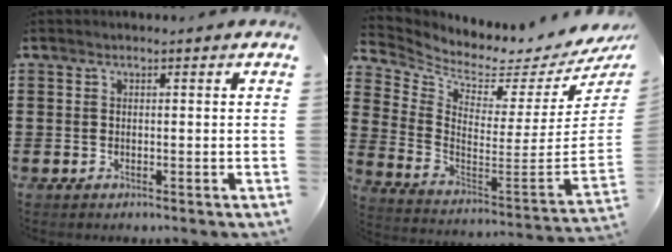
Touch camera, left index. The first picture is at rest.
{"total": 1.9, "force": [1.3, 1.0, 1.0], "torque": [-0.038, -0.046, 0.013]}